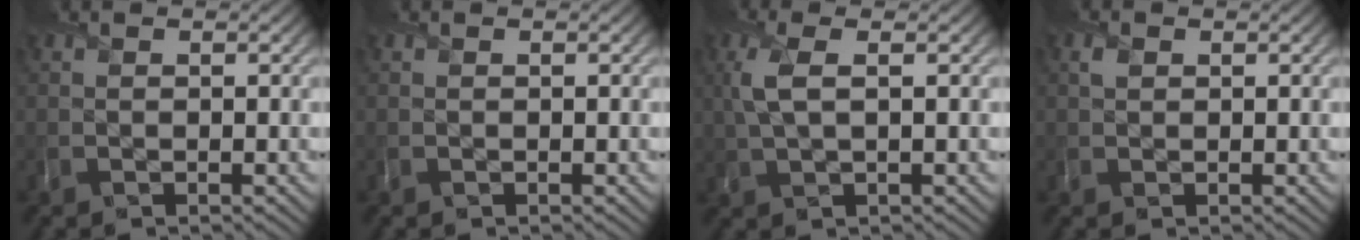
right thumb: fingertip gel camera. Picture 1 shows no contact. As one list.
[{"total": 0.0}, {"total": 4.3, "force": [1.0, 1.6, 3.9], "torque": [-0.102, 0.006, 0.021]}, {"total": 1.0, "force": [0.4, 0.8, 0.3], "torque": [-0.007, -0.001, 0.009]}]